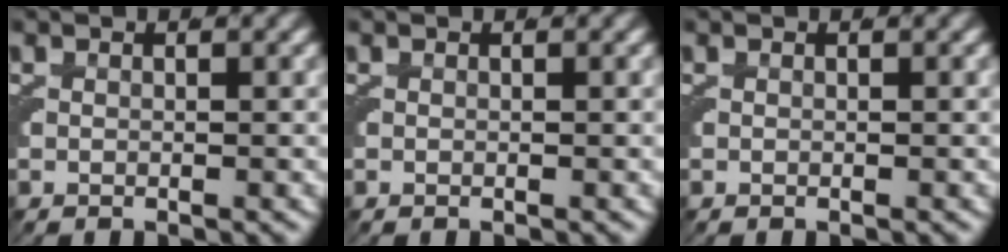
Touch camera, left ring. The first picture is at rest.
{"total": 0.0}
{"total": 0.0}